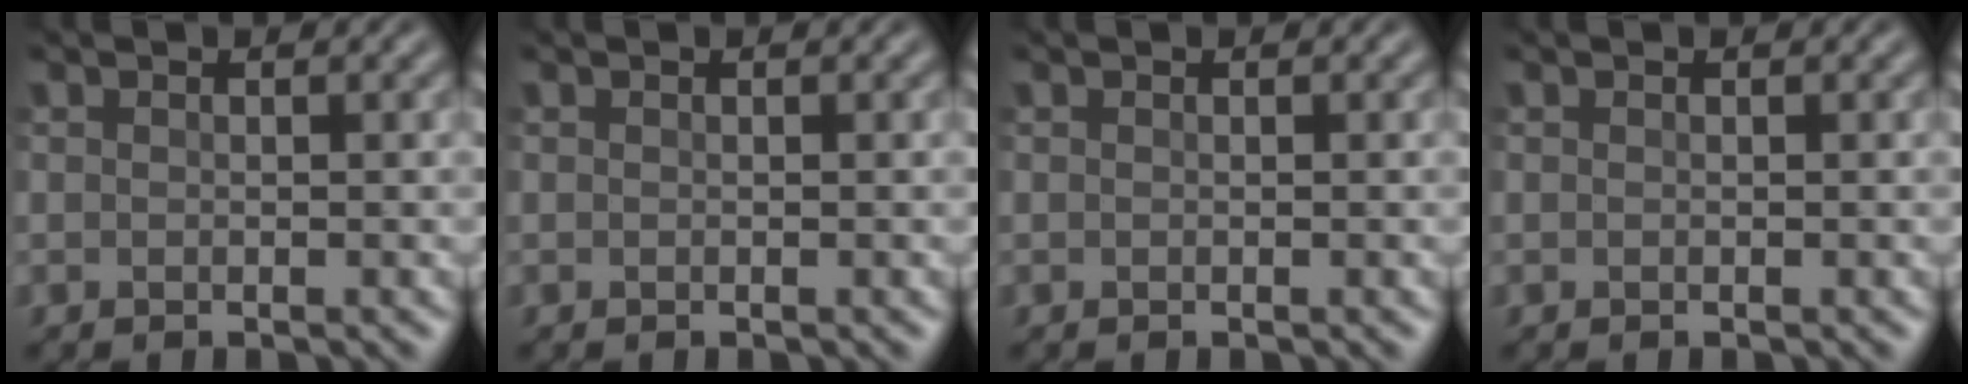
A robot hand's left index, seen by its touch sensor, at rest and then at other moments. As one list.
[{"total": 0.0}, {"total": 0.0}, {"total": 0.0}]